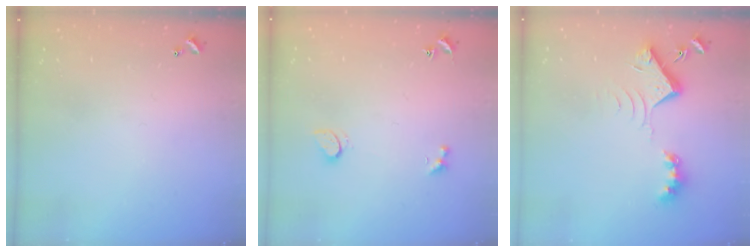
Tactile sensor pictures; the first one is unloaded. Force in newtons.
{"total": 1.8, "press": 1.7, "slide": 0.6}
{"total": 7.8, "press": 7.7, "slide": 0.7}